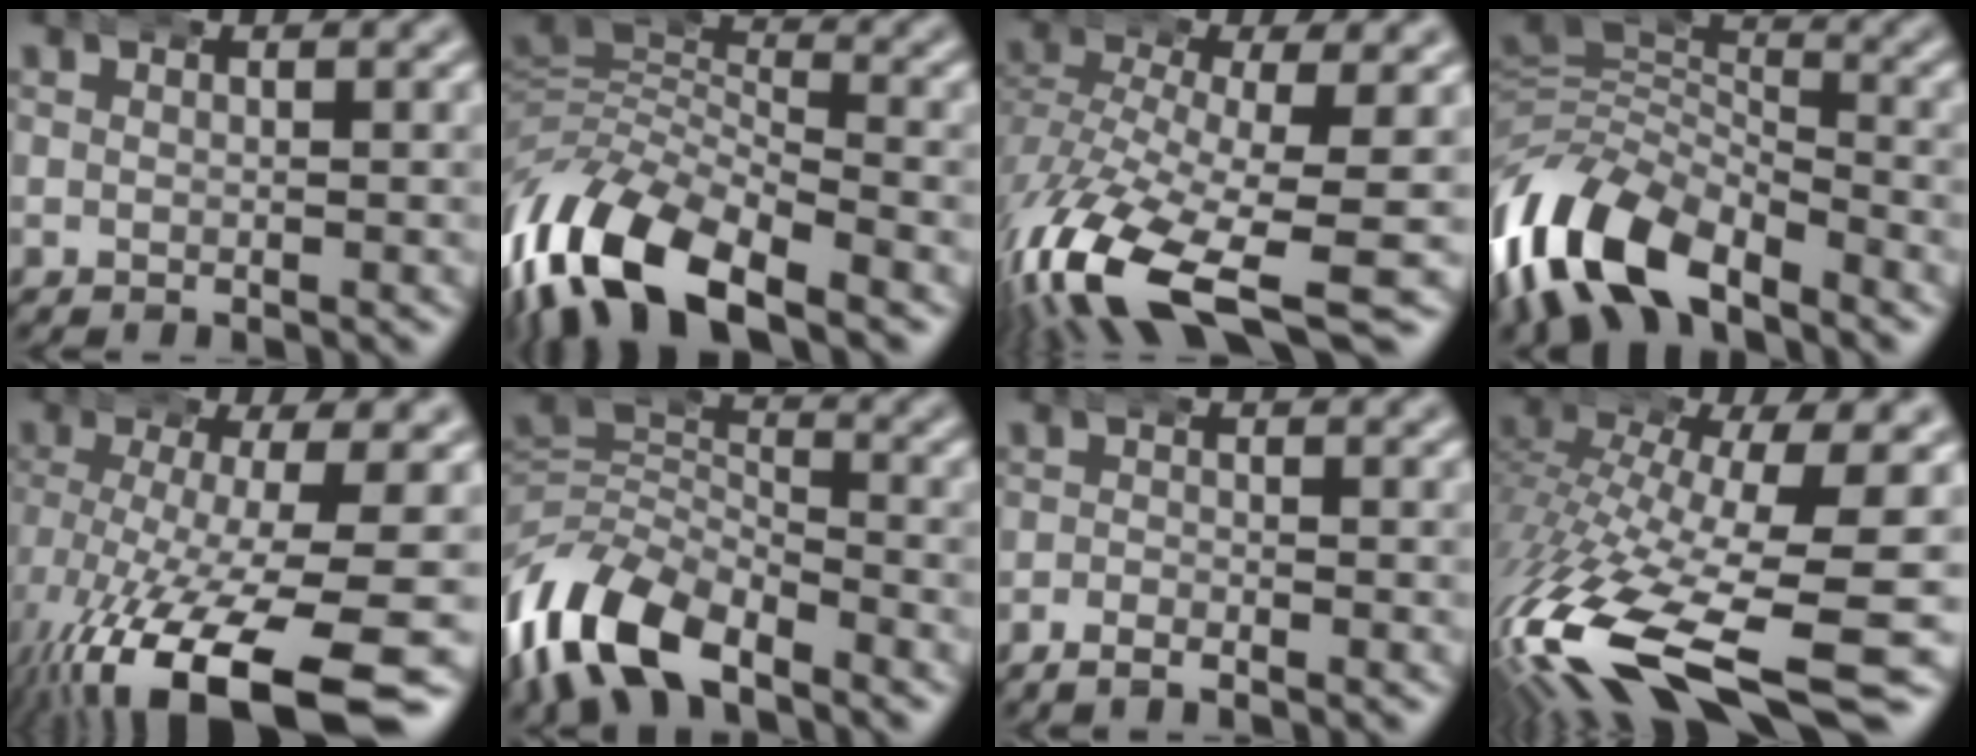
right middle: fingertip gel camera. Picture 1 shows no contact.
{"total": 10.6, "force": [-4.4, 7.0, 6.5], "torque": [-0.153, -0.041, -0.066]}
{"total": 10.7, "force": [-6.1, 4.5, 7.6], "torque": [-0.179, -0.059, -0.068]}
{"total": 11.3, "force": [-4.5, 8.2, 6.3], "torque": [-0.156, -0.037, -0.070]}
{"total": 13.0, "force": [-6.5, 5.1, 10.0], "torque": [-0.197, -0.054, -0.067]}
{"total": 9.0, "force": [-4.2, 6.2, 5.0], "torque": [-0.117, -0.028, -0.067]}
{"total": 1.3, "force": [-1.2, 0.3, 0.2], "torque": [-0.006, 0.000, -0.026]}
{"total": 12.9, "force": [-6.2, 5.2, 10.1], "torque": [-0.221, -0.057, -0.070]}